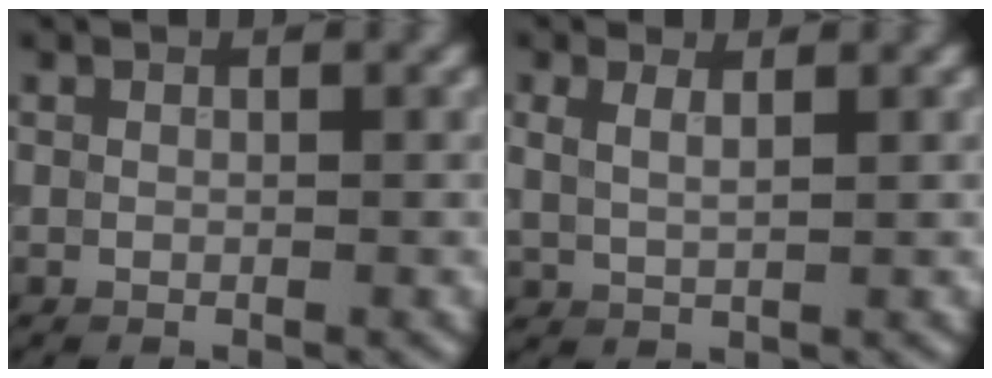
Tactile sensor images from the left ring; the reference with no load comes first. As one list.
[{"total": 2.1, "force": [1.3, 0.9, 1.5], "torque": [-0.021, 0.004, 0.022]}]